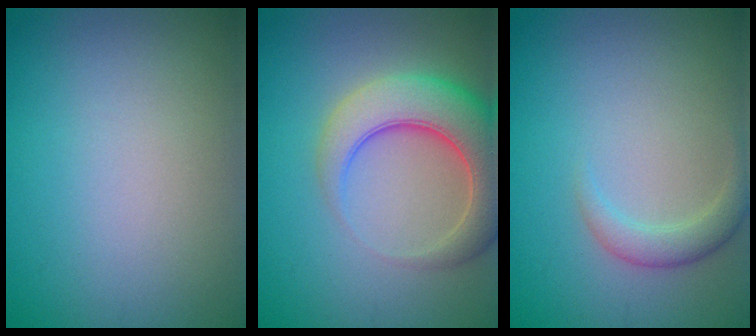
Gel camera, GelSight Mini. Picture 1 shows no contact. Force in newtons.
{"total": 7.2, "press": 7.2, "slide": 0.6}
{"total": 2.0, "press": 2.0, "slide": 0.1}